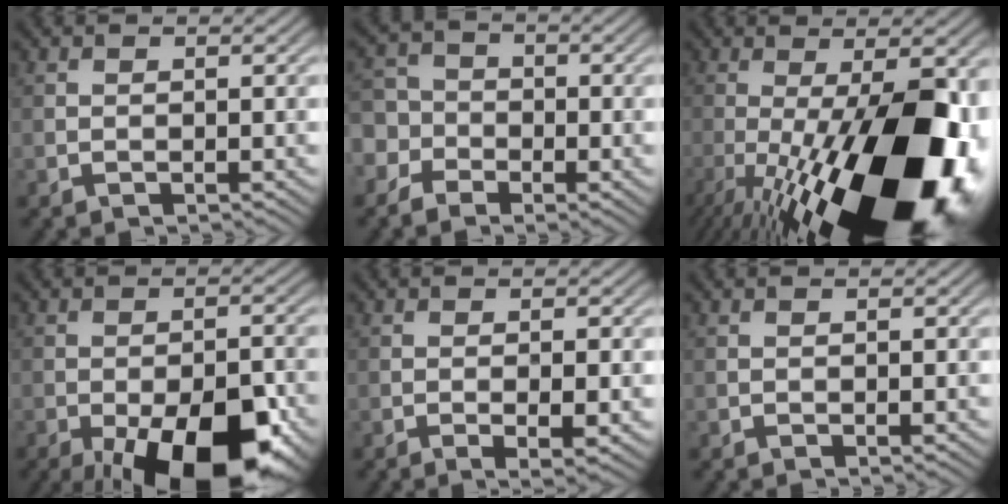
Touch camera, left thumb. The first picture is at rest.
{"total": 5.9, "force": [-2.2, 4.9, 2.4], "torque": [-0.047, -0.003, -0.061]}
{"total": 21.3, "force": [-7.4, 7.2, 18.7], "torque": [-0.288, -0.016, -0.102]}
{"total": 16.5, "force": [-8.9, 6.8, 12.1], "torque": [-0.160, -0.014, -0.131]}
{"total": 2.6, "force": [-0.6, 0.5, 2.5], "torque": [-0.046, -0.002, -0.008]}
{"total": 0.0}